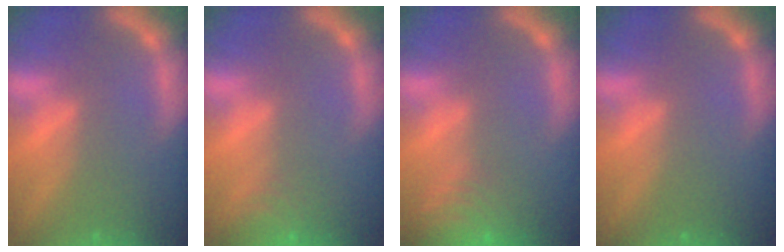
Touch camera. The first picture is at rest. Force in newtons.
{"total": 4.0}
{"total": 9.5}
{"total": 0.0}